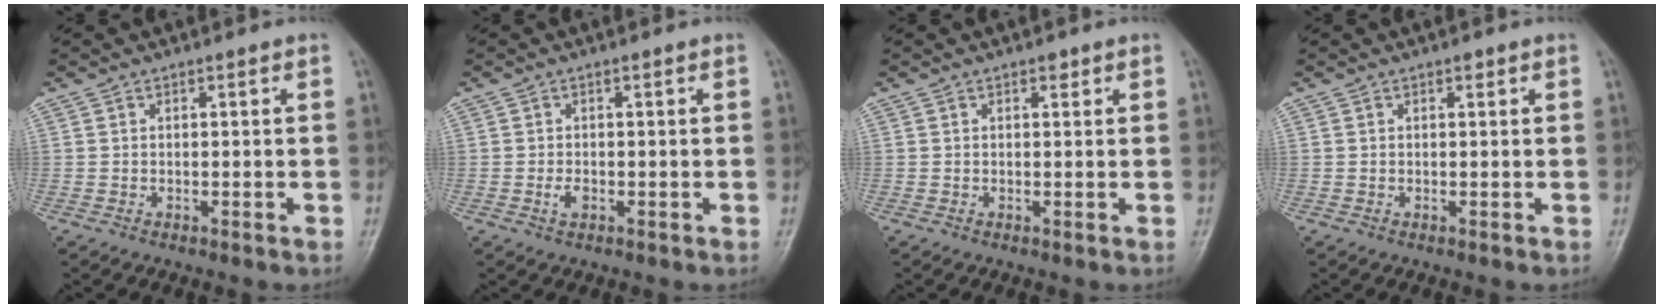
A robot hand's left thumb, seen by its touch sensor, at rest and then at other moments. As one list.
[{"total": 1.6, "force": [-0.4, 0.9, 1.2], "torque": [-0.021, -0.001, -0.008]}, {"total": 1.0, "force": [0.6, 0.5, 0.5], "torque": [-0.001, -0.002, 0.006]}, {"total": 0.7, "force": [0.4, 0.3, 0.4], "torque": [-0.003, -0.001, 0.004]}]